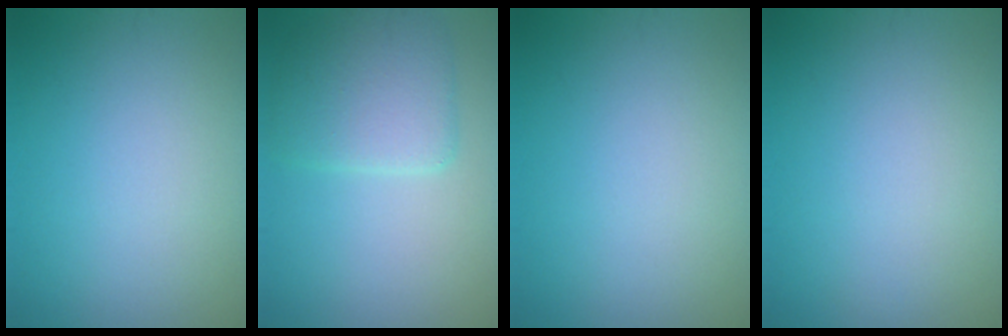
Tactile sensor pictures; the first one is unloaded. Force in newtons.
{"total": 4.4, "press": 4.4, "slide": 0.3}
{"total": 0.0}
{"total": 0.0}